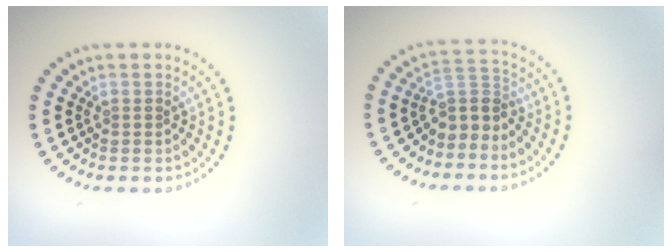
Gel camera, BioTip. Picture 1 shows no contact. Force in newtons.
{"total": 2.9, "press": 2.1, "slide": 2.0}